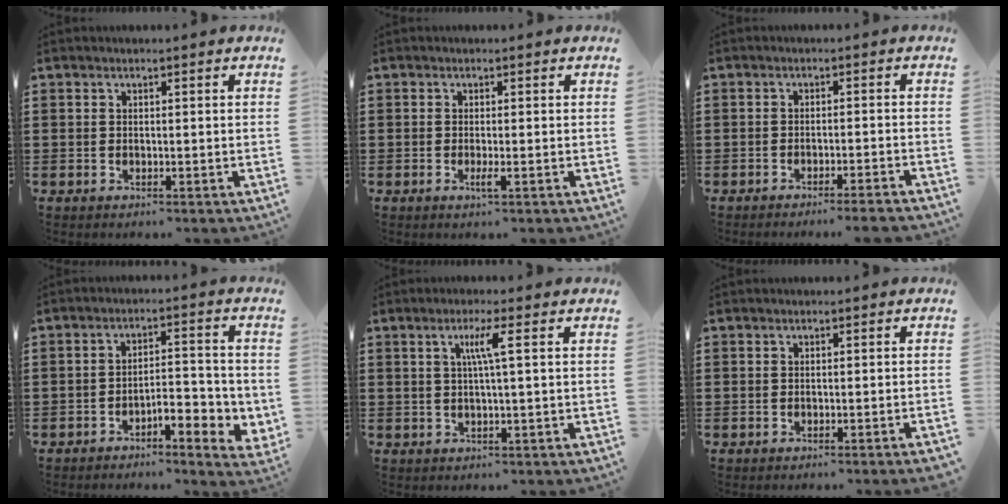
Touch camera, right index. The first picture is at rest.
{"total": 1.5, "force": [-0.6, 0.0, 1.4], "torque": [-0.029, -0.005, -0.012]}
{"total": 2.1, "force": [-1.9, -0.6, 0.9], "torque": [-0.015, -0.003, -0.035]}
{"total": 4.6, "force": [-2.6, 1.5, 3.4], "torque": [-0.059, 0.010, -0.051]}
{"total": 3.9, "force": [0.8, -0.3, 3.8], "torque": [-0.074, 0.000, 0.008]}
{"total": 0.9, "force": [-0.7, -0.2, 0.7], "torque": [-0.011, -0.004, -0.013]}